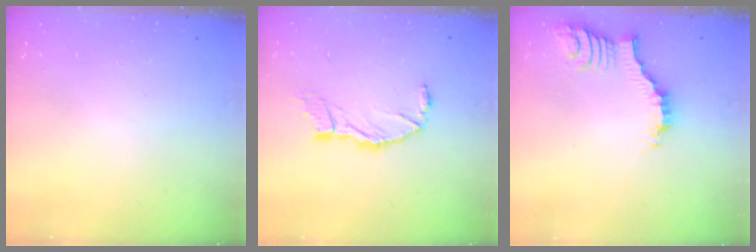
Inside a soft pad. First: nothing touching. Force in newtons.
{"total": 10.1, "press": 10.0, "slide": 1.3}
{"total": 2.6, "press": 2.6, "slide": 0.4}